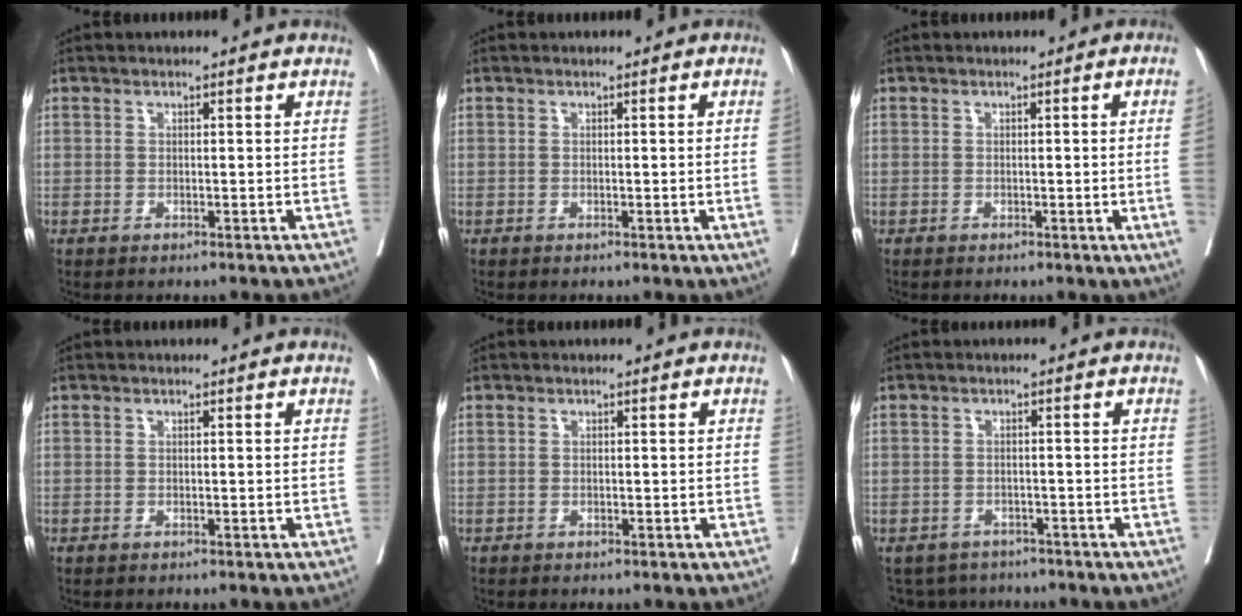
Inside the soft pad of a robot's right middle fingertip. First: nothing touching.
{"total": 1.6, "force": [-0.1, -0.6, 1.5], "torque": [-0.023, -0.002, 0.001]}
{"total": 4.2, "force": [-0.4, -1.5, 3.9], "torque": [-0.055, -0.010, -0.001]}
{"total": 0.0}
{"total": 0.0}
{"total": 5.7, "force": [-5.0, 2.7, 0.2], "torque": [0.002, -0.004, -0.074]}